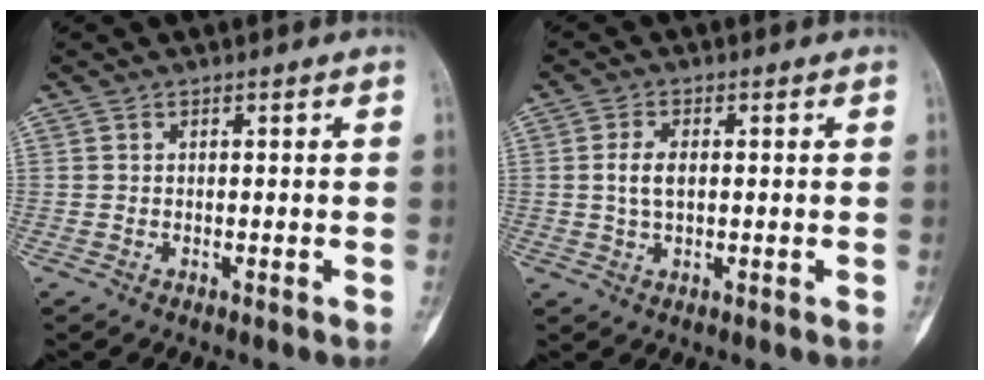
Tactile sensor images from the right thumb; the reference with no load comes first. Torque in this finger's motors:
{"motor_torque": [0.09, 0.10, 0.25, -0.24, 0.10]}